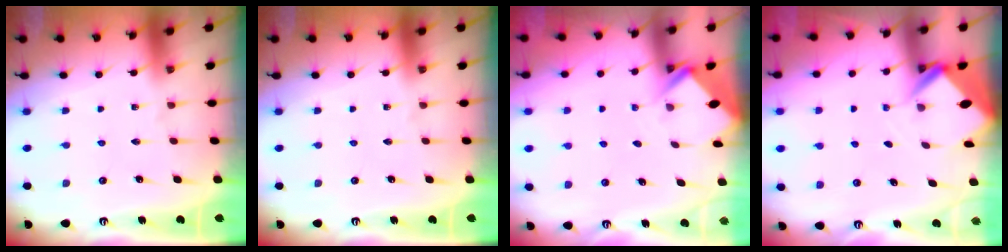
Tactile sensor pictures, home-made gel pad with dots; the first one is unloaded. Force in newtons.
{"total": 0.0}
{"total": 2.8, "press": 2.8, "slide": 0.2}
{"total": 2.8, "press": 2.8, "slide": 0.1}